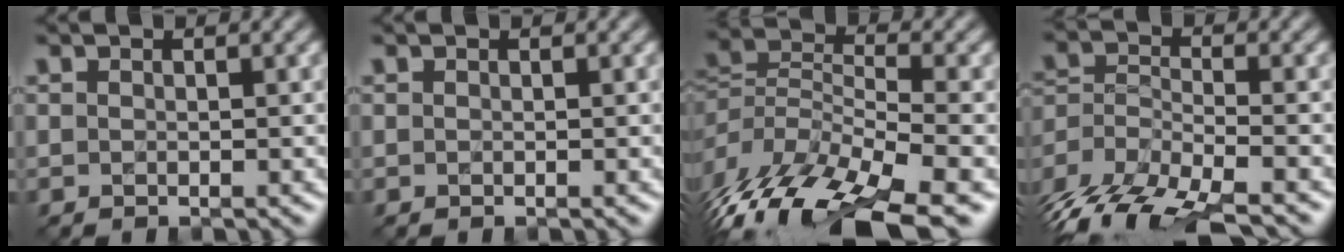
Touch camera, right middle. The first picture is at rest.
{"total": 0.0}
{"total": 13.0, "force": [-8.1, 5.1, 8.9], "torque": [-0.186, -0.008, -0.136]}
{"total": 11.8, "force": [-9.9, 4.1, 5.0], "torque": [-0.096, -0.014, -0.155]}